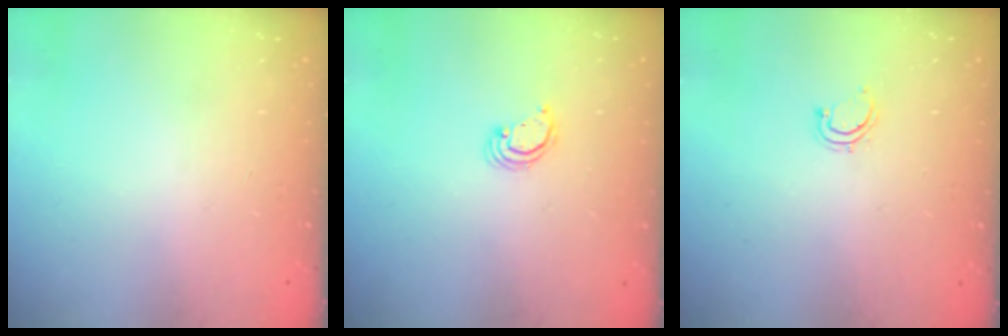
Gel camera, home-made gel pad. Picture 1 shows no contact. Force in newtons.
{"total": 2.2, "press": 2.2, "slide": 0.2}
{"total": 3.7, "press": 3.5, "slide": 1.2}